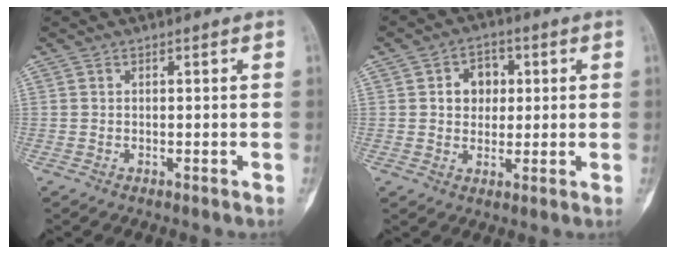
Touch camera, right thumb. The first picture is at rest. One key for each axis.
{"total": 6.2, "fx": 1.2, "fy": 5.0, "fz": 3.4, "tx": -0.019, "ty": 0.003, "tz": 0.016}